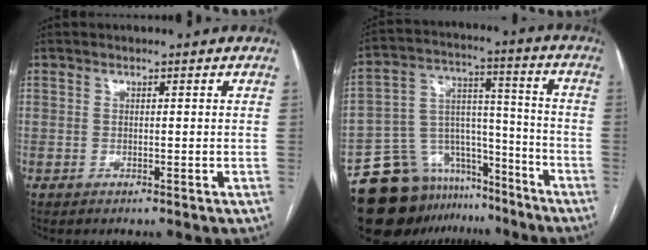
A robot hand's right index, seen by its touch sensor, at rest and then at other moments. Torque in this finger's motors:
{"motor_torque": [-0.33, -0.31, -0.65, -0.21]}